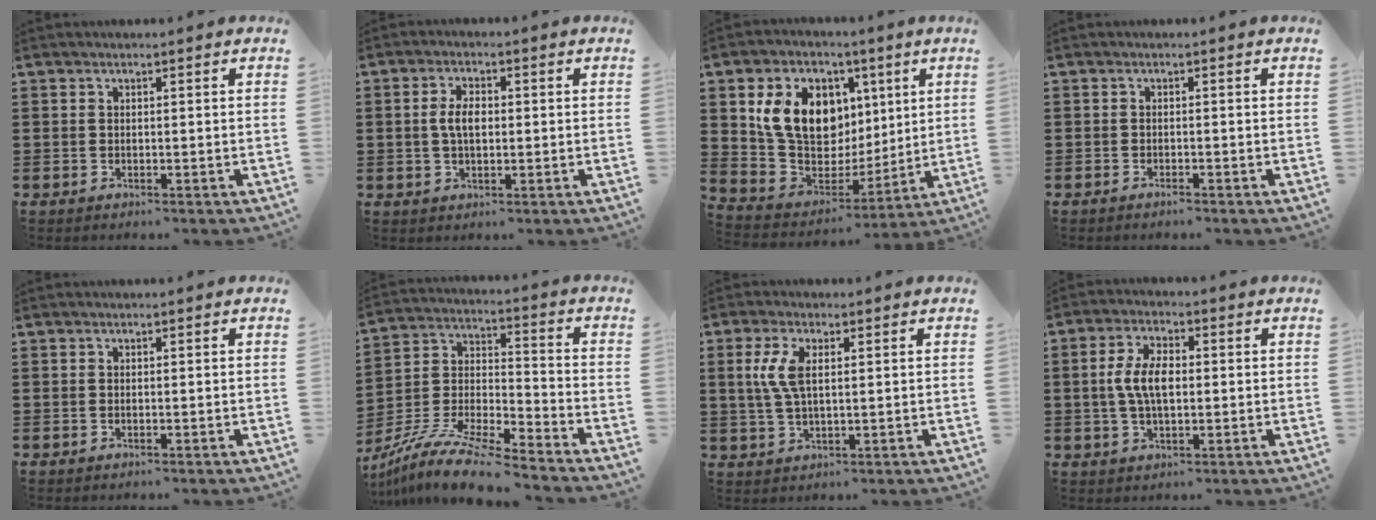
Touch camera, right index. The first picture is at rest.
{"total": 3.9, "force": [0.1, 2.0, 3.3], "torque": [-0.072, 0.004, -0.003]}
{"total": 13.2, "force": [4.8, 9.8, 7.3], "torque": [-0.170, 0.000, 0.094]}
{"total": 0.8, "force": [-0.7, 0.0, 0.3], "torque": [-0.009, -0.006, -0.013]}
{"total": 0.0}
{"total": 10.8, "force": [-10.0, 0.6, 4.2], "torque": [-0.089, 0.010, -0.204]}
{"total": 5.6, "force": [1.3, 2.3, 4.9], "torque": [-0.118, 0.003, 0.017]}
{"total": 6.4, "force": [0.1, 3.0, 5.7], "torque": [-0.129, 0.003, -0.007]}